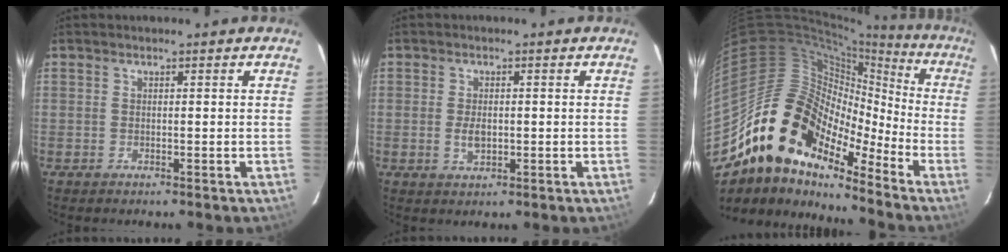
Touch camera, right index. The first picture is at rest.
{"total": 3.1, "force": [-0.4, 1.9, 2.4], "torque": [-0.044, -0.002, -0.005]}
{"total": 18.2, "force": [-12.1, 9.9, 9.5], "torque": [-0.166, 0.016, -0.232]}